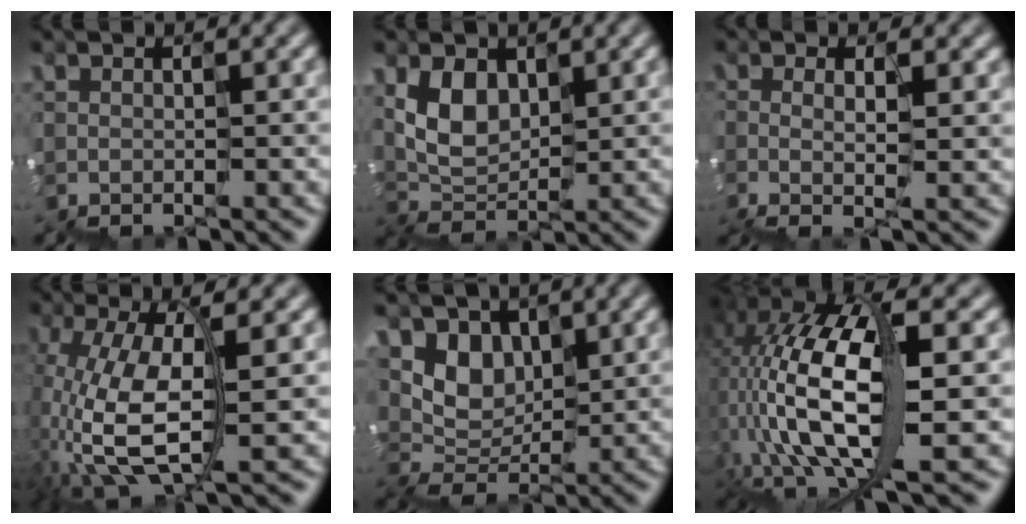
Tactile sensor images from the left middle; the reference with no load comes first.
{"total": 3.0, "force": [1.7, 2.2, 1.2], "torque": [-0.032, 0.005, 0.034]}
{"total": 1.2, "force": [0.4, 0.4, 1.0], "torque": [-0.017, -0.001, 0.007]}
{"total": 7.4, "force": [-1.5, 3.1, 6.5], "torque": [-0.162, 0.004, -0.031]}
{"total": 3.3, "force": [2.0, 2.6, 0.4], "torque": [-0.011, -0.005, 0.034]}
{"total": 12.1, "force": [-2.3, 5.2, 10.6], "torque": [-0.226, 0.015, -0.045]}